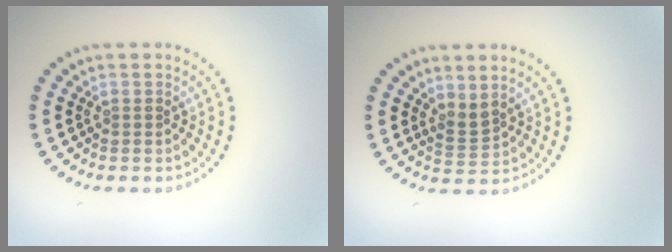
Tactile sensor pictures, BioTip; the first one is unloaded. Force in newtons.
{"total": 1.6, "press": 1.2, "slide": 1.1}